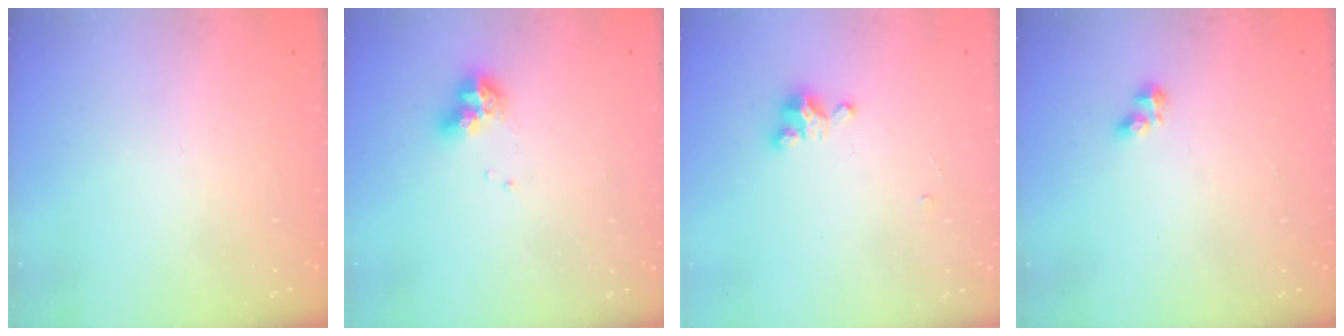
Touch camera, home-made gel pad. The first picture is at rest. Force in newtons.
{"total": 8.5, "press": 8.5, "slide": 1.1}
{"total": 2.9, "press": 2.9, "slide": 0.3}
{"total": 2.7, "press": 2.7, "slide": 0.3}